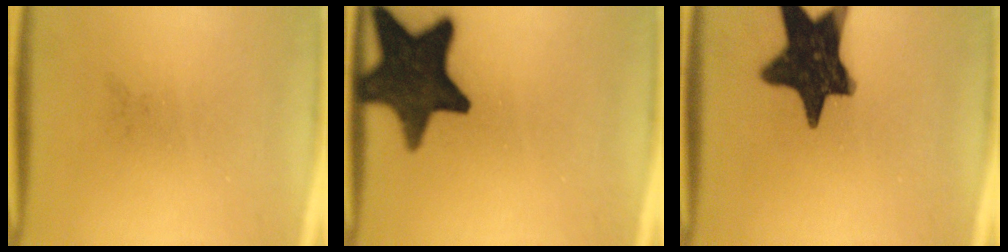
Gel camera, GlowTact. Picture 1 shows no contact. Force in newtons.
{"total": 15.7}
{"total": 16.4}